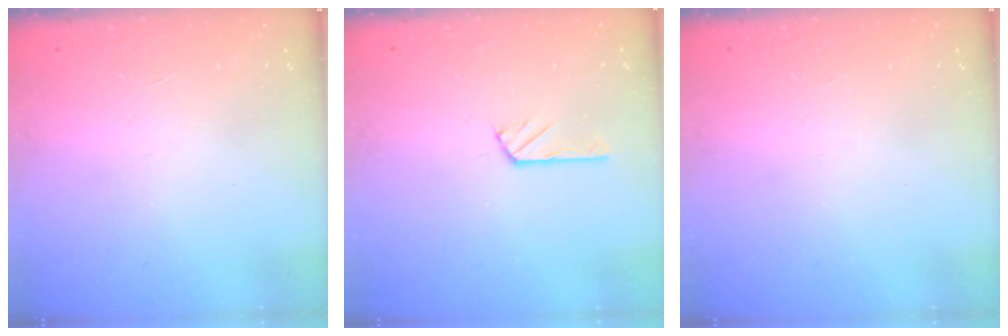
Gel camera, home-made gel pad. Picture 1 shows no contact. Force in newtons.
{"total": 2.9, "press": 2.9, "slide": 0.5}
{"total": 0.0}